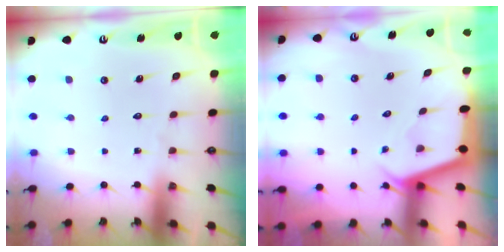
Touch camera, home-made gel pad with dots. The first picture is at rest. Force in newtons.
{"total": 2.4, "press": 2.4, "slide": 0.2}